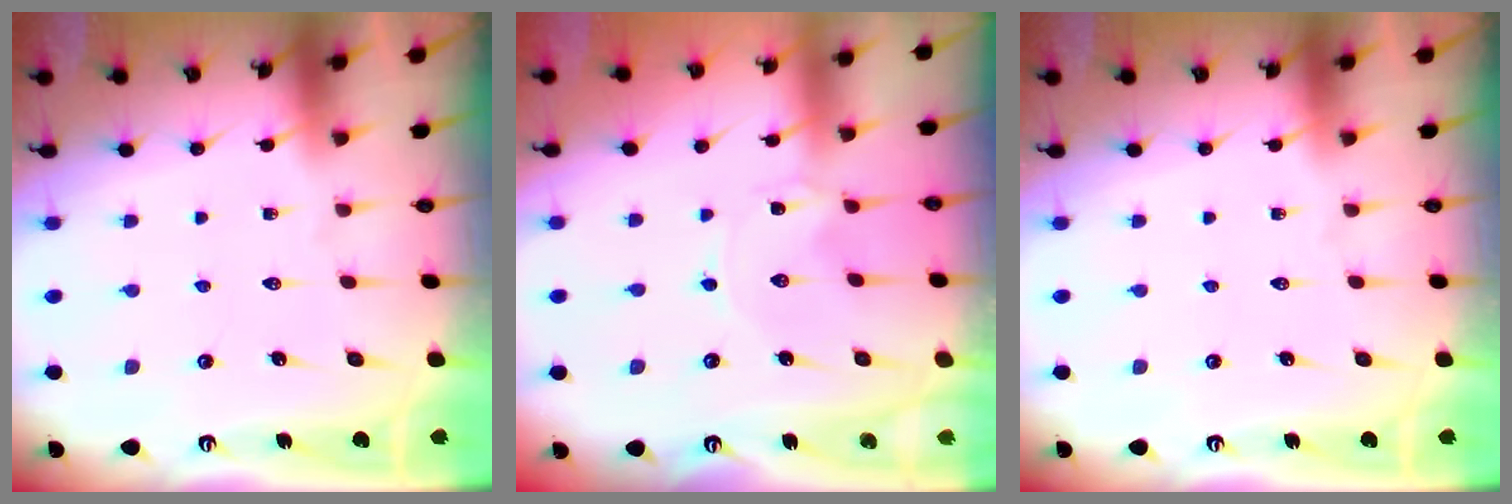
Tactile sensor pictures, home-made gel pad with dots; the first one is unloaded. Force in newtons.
{"total": 0.0}
{"total": 0.0}